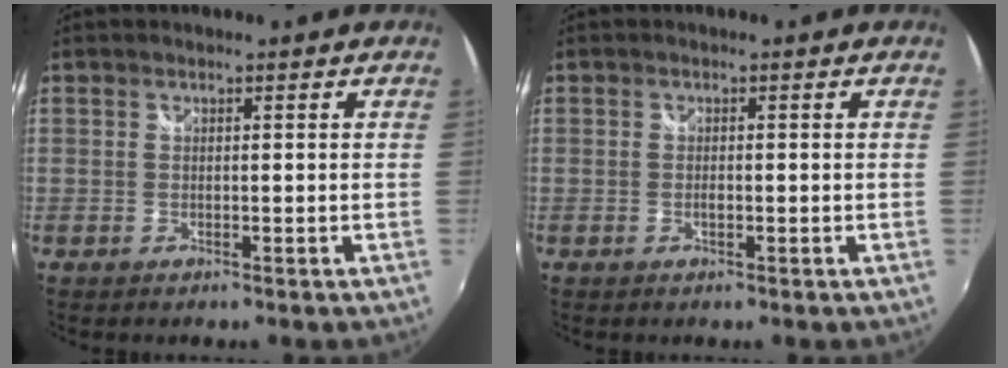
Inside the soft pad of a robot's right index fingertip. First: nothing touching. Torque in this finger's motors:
{"motor_torque": [-0.05, -0.01, 0.00, 0.01]}